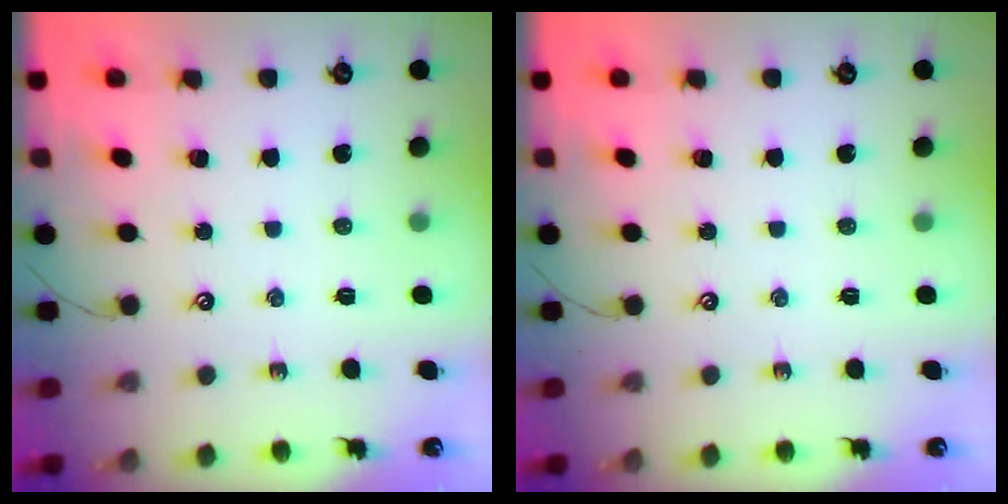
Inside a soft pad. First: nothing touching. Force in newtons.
{"total": 0.0}